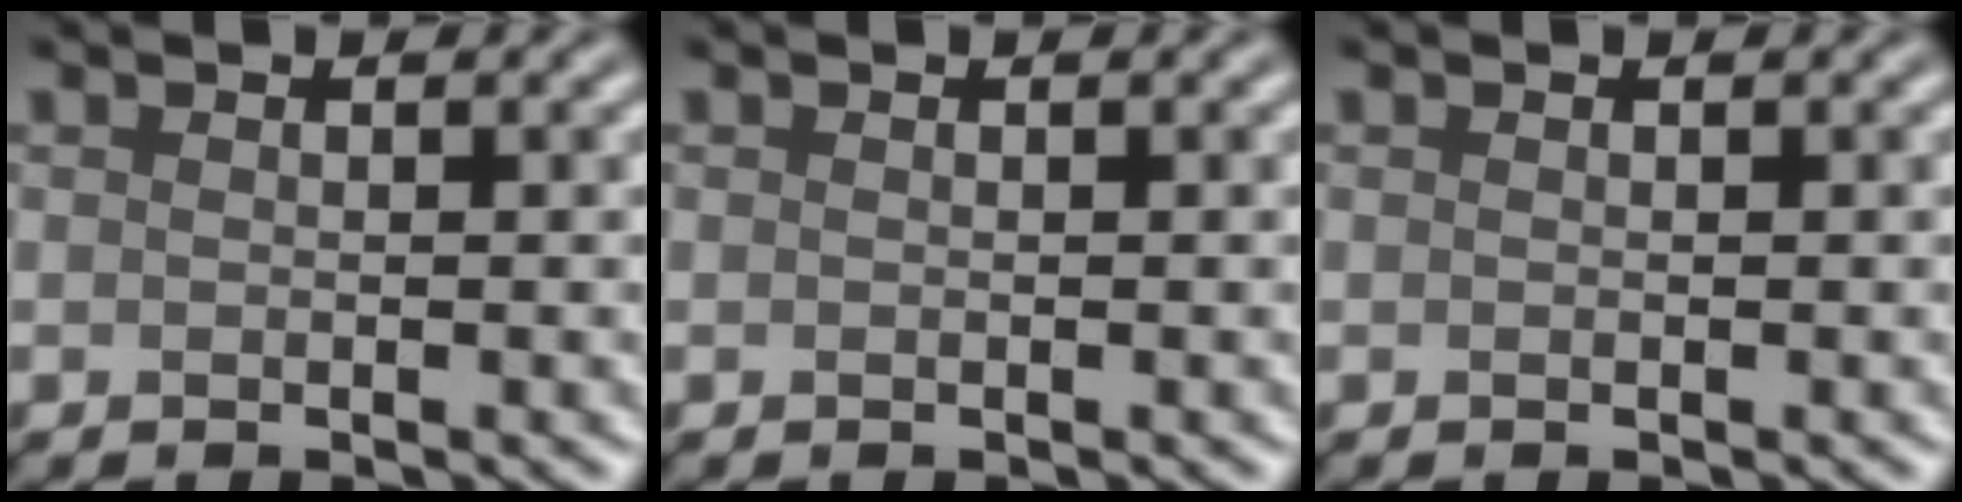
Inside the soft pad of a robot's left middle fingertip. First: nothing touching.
{"total": 0.0}
{"total": 0.0}